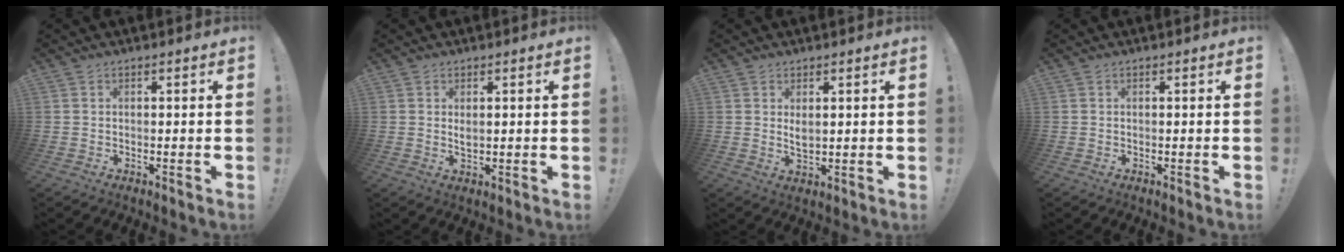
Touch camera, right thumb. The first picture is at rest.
{"total": 1.9, "force": [0.9, 0.8, 1.4], "torque": [-0.015, -0.007, 0.014]}
{"total": 3.0, "force": [1.4, 1.5, 2.2], "torque": [-0.024, -0.013, 0.022]}
{"total": 0.0}